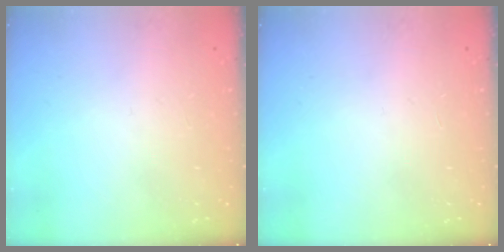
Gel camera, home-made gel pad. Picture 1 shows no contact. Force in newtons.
{"total": 0.0}